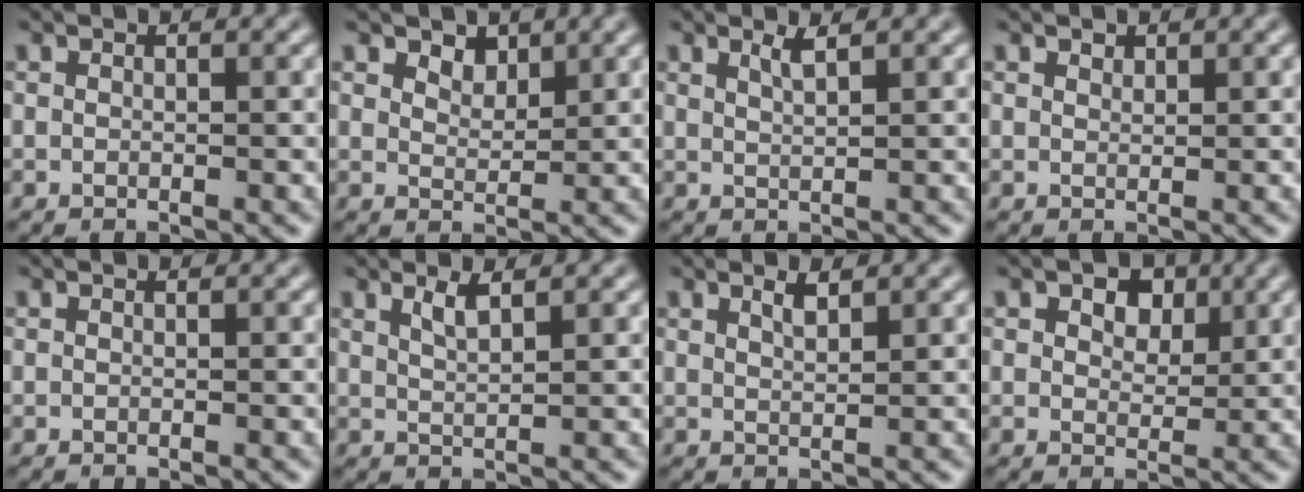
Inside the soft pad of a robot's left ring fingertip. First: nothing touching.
{"total": 1.9, "force": [1.4, 1.0, 0.7], "torque": [-0.013, -0.005, 0.022]}
{"total": 1.5, "force": [1.0, 0.4, 1.1], "torque": [-0.012, 0.001, 0.015]}
{"total": 0.8, "force": [0.7, 0.3, 0.1], "torque": [-0.002, -0.001, 0.014]}
{"total": 0.0}
{"total": 1.8, "force": [1.2, 0.5, 1.3], "torque": [-0.021, 0.000, 0.021]}
{"total": 1.4, "force": [1.1, 0.3, 0.9], "torque": [-0.014, 0.002, 0.018]}
{"total": 3.7, "force": [1.9, 2.4, 2.2], "torque": [-0.029, 0.005, 0.016]}